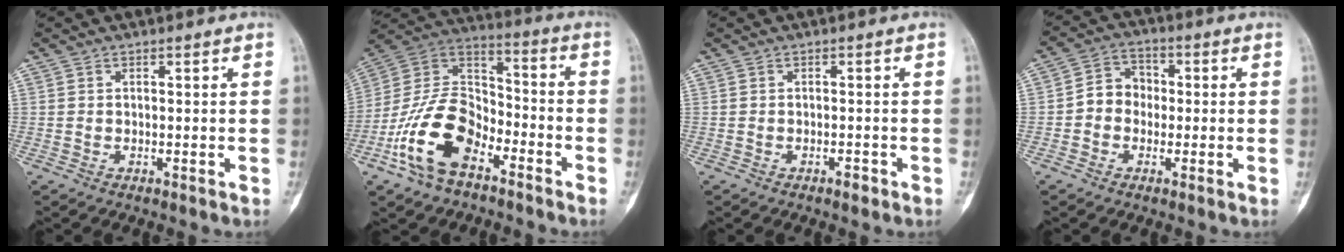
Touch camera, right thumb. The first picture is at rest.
{"total": 17.4, "force": [-8.9, 10.1, 11.1], "torque": [-0.200, 0.071, -0.173]}
{"total": 1.4, "force": [-1.0, 0.5, 0.9], "torque": [-0.017, 0.004, -0.016]}
{"total": 6.2, "force": [-0.8, 5.3, 3.1], "torque": [-0.028, 0.024, -0.029]}